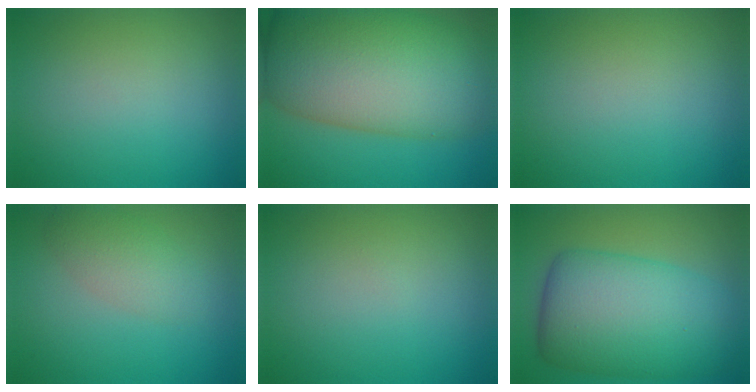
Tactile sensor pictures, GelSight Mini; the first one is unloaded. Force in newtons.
{"total": 15.7, "press": 15.7, "slide": 0.8}
{"total": 0.0}
{"total": 3.0, "press": 3.0, "slide": 0.1}
{"total": 0.0}
{"total": 12.0, "press": 12.0, "slide": 0.1}